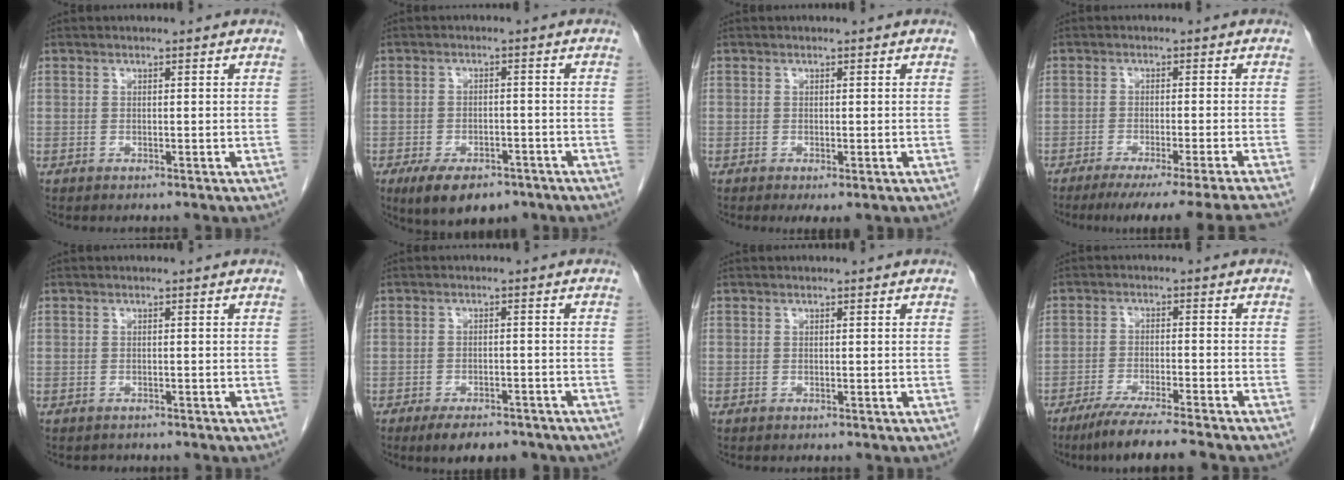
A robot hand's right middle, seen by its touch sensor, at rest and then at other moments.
{"total": 8.9, "force": [-6.2, 4.0, 4.9], "torque": [-0.080, -0.006, -0.095]}
{"total": 1.5, "force": [-0.7, 0.4, 1.3], "torque": [-0.020, -0.006, -0.007]}
{"total": 12.8, "force": [-11.2, -2.4, 5.7], "torque": [-0.063, -0.039, -0.160]}
{"total": 1.0, "force": [-0.9, 0.5, 0.0], "torque": [-0.012, -0.002, -0.013]}
{"total": 8.7, "force": [-7.1, 2.1, 4.5], "torque": [-0.060, -0.008, -0.099]}
{"total": 0.0}
{"total": 9.7, "force": [-8.1, -0.7, 5.2], "torque": [-0.077, -0.029, -0.132]}